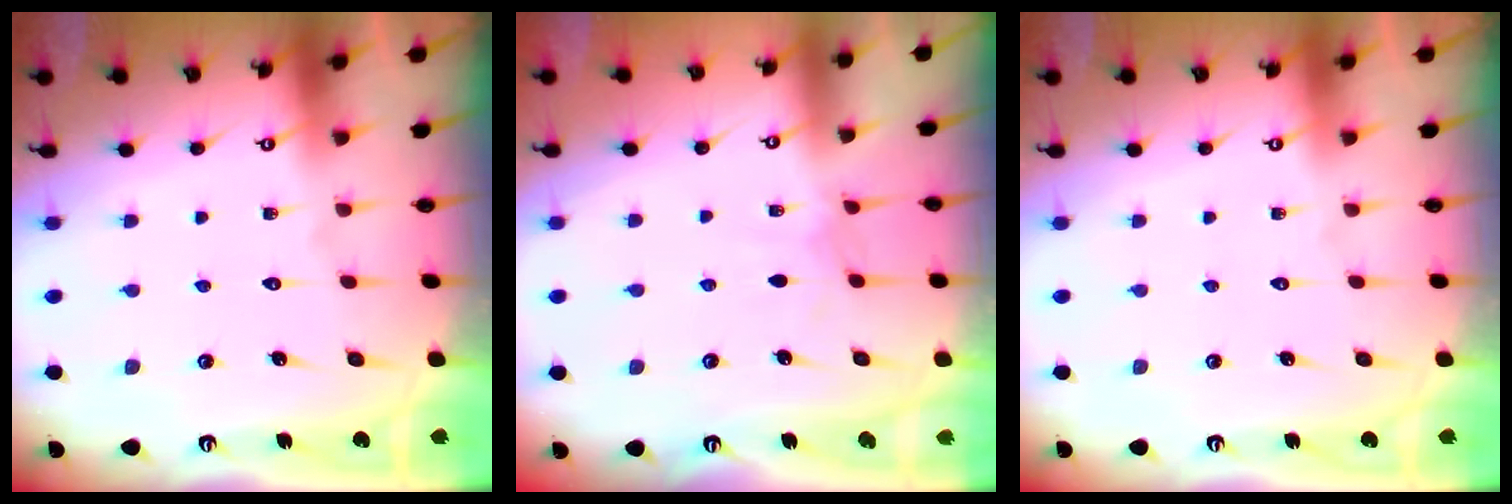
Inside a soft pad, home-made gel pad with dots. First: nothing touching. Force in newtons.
{"total": 2.9, "press": 2.9, "slide": 0.2}
{"total": 0.0}